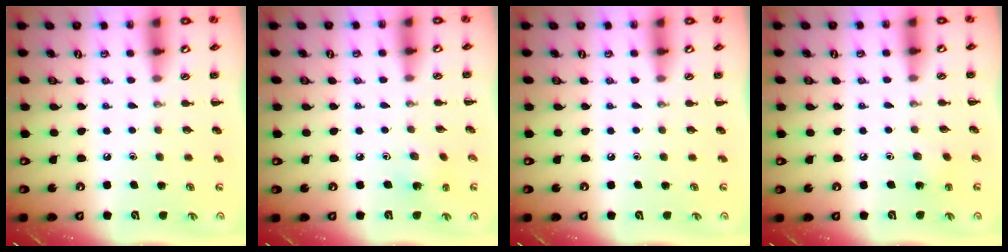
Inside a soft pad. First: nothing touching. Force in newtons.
{"total": 2.6, "press": 2.5, "slide": 0.8}
{"total": 0.0}
{"total": 2.7, "press": 2.6, "slide": 0.9}